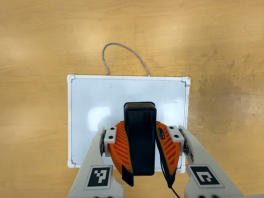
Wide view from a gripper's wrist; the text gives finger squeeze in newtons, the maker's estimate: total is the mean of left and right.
{"total": 10.9, "left": 9.2, "right": 12.5}